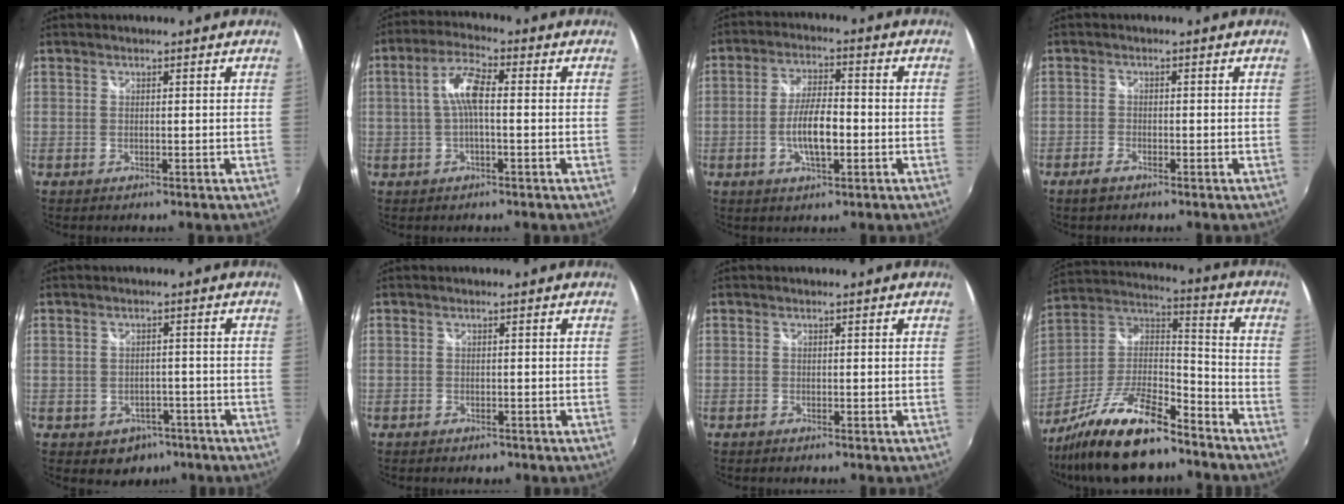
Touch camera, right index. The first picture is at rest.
{"total": 6.2, "force": [-0.1, 1.5, 6.0], "torque": [-0.121, 0.014, -0.002]}
{"total": 7.7, "force": [-2.0, 2.5, 7.0], "torque": [-0.135, 0.001, -0.033]}
{"total": 2.3, "force": [-1.8, 1.0, 1.1], "torque": [-0.031, -0.003, -0.037]}
{"total": 5.7, "force": [-3.3, 4.4, 1.5], "torque": [-0.036, 0.008, -0.033]}
{"total": 2.1, "force": [-1.5, 1.3, 0.7], "torque": [-0.017, -0.008, -0.022]}
{"total": 0.8, "force": [-0.6, 0.4, 0.2], "torque": [-0.006, -0.003, -0.014]}
{"total": 20.0, "force": [-14.1, 6.4, 12.8], "torque": [-0.260, -0.012, -0.248]}